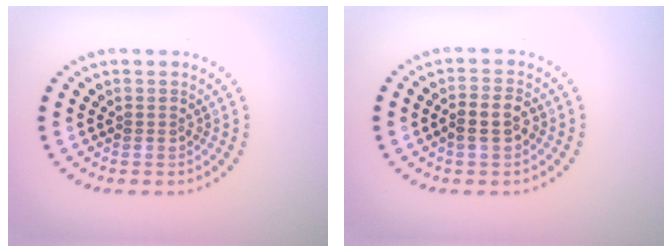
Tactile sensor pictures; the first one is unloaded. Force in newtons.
{"total": 2.5, "press": 2.4, "slide": 0.8}